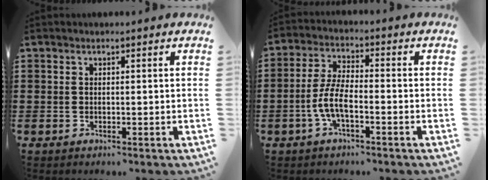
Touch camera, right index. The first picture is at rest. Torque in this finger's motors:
{"motor_torque": [2.14, 0.00, 0.56, 0.15]}